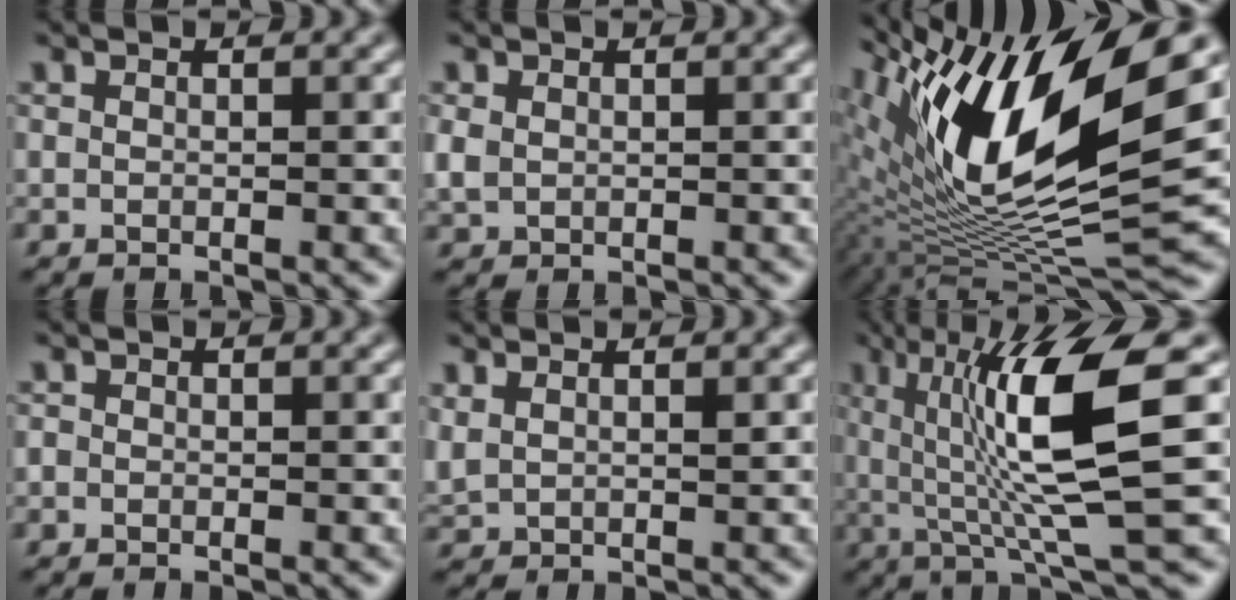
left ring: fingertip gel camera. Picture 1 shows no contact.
{"total": 1.5, "force": [0.0, 1.2, 0.8], "torque": [-0.018, 0.001, 0.008]}
{"total": 13.5, "force": [3.5, 4.1, 12.4], "torque": [-0.223, -0.003, 0.065]}
{"total": 0.7, "force": [-0.4, 0.5, 0.1], "torque": [0.001, 0.002, -0.005]}
{"total": 1.7, "force": [0.7, 0.9, 1.2], "torque": [-0.030, 0.001, 0.026]}
{"total": 9.8, "force": [1.3, 1.7, 9.5], "torque": [-0.154, -0.005, 0.033]}